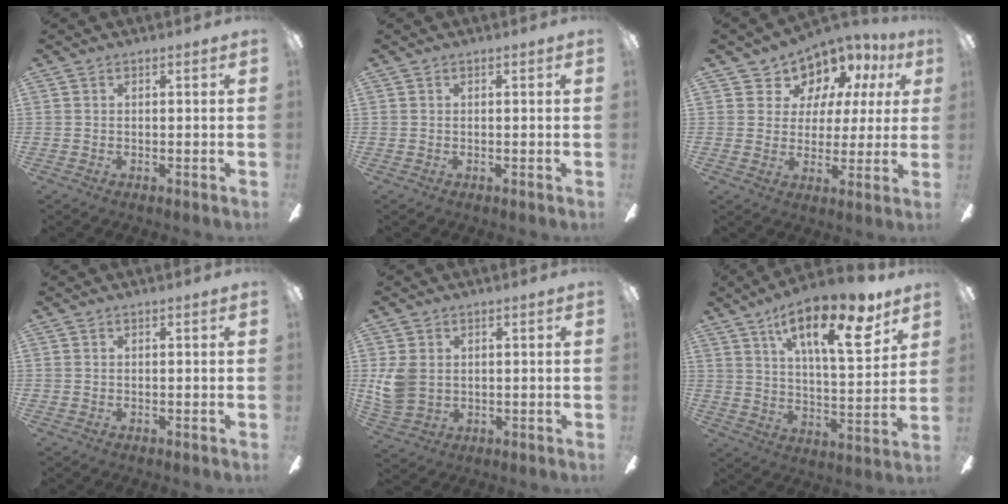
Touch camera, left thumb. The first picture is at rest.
{"total": 0.0}
{"total": 9.0, "force": [6.8, 5.8, 1.0], "torque": [-0.039, -0.058, 0.130]}
{"total": 0.0}
{"total": 7.3, "force": [0.9, 5.9, 4.4], "torque": [-0.093, 0.009, 0.020]}
{"total": 20.2, "force": [12.1, 6.9, 14.6], "torque": [-0.225, -0.058, 0.190]}